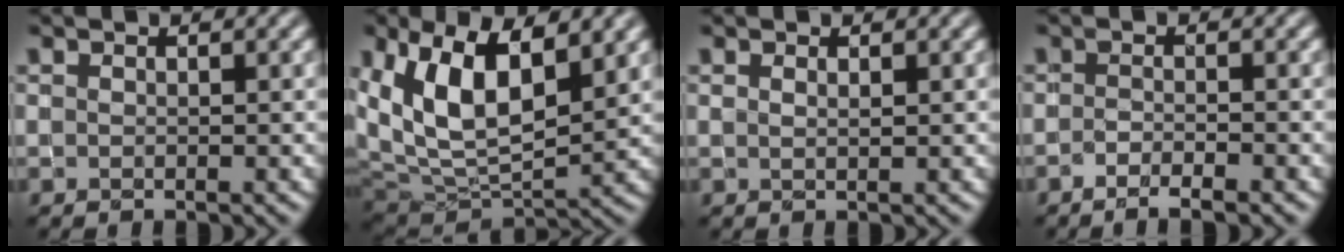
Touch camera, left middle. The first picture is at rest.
{"total": 10.2, "force": [3.9, 5.2, 7.9], "torque": [-0.159, 0.002, 0.072]}
{"total": 0.6, "force": [0.5, 0.2, 0.3], "torque": [-0.005, 0.004, 0.009]}
{"total": 2.5, "force": [-1.8, 0.4, 1.7], "torque": [-0.033, 0.000, -0.033]}